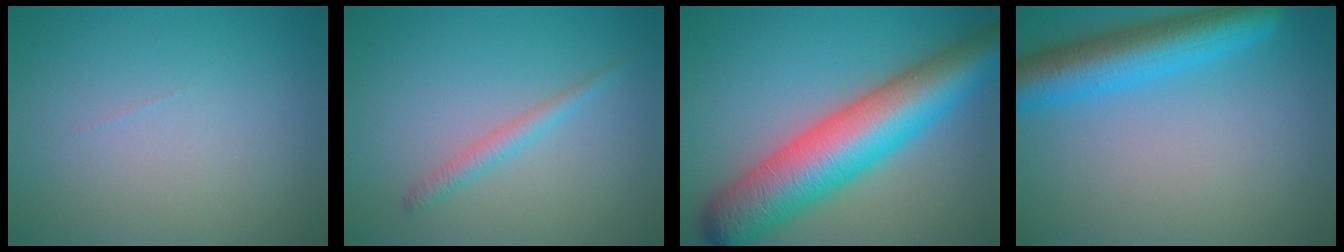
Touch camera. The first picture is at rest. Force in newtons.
{"total": 1.4, "press": 1.4, "slide": 0.1}
{"total": 11.2, "press": 11.2, "slide": 0.3}
{"total": 6.7, "press": 6.7, "slide": 0.2}